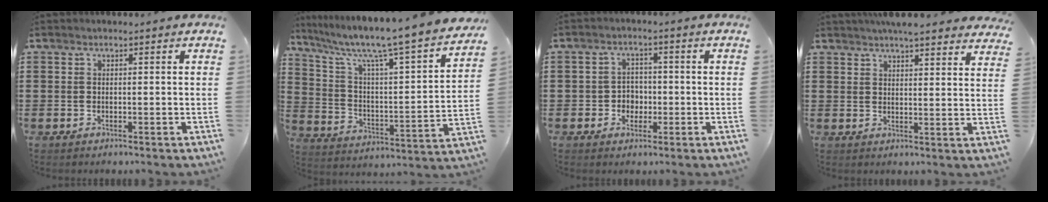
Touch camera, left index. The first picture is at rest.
{"total": 8.5, "force": [7.0, 0.0, 4.8], "torque": [-0.123, -0.060, 0.104]}
{"total": 3.0, "force": [-1.0, 2.6, 1.1], "torque": [-0.030, 0.005, -0.024]}
{"total": 5.1, "force": [4.8, 0.4, 1.7], "torque": [-0.045, -0.010, 0.089]}